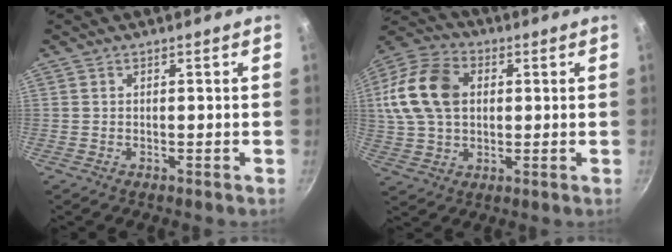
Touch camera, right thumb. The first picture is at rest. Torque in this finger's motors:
{"motor_torque": [0.79, 0.93, 0.30, -0.20, 0.18]}